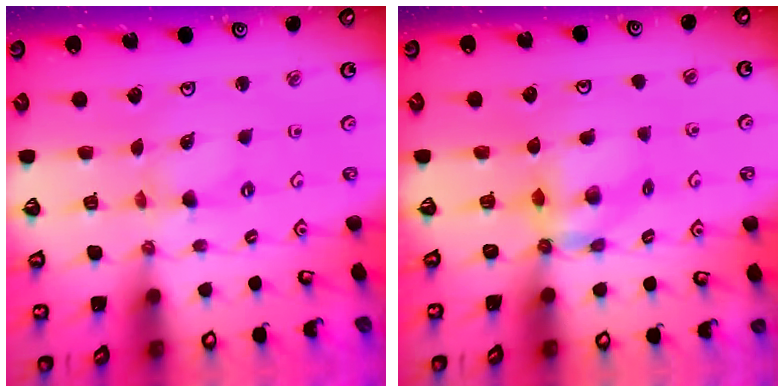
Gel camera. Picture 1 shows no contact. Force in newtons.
{"total": 5.6, "press": 5.6, "slide": 0.3}